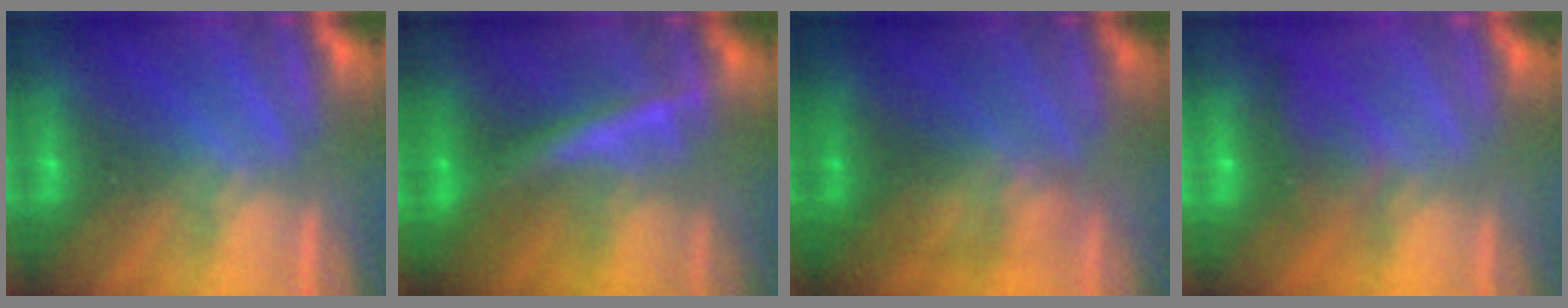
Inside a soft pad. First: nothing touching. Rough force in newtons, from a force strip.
{"total": 2.4}
{"total": 2.9}
{"total": 6.5}